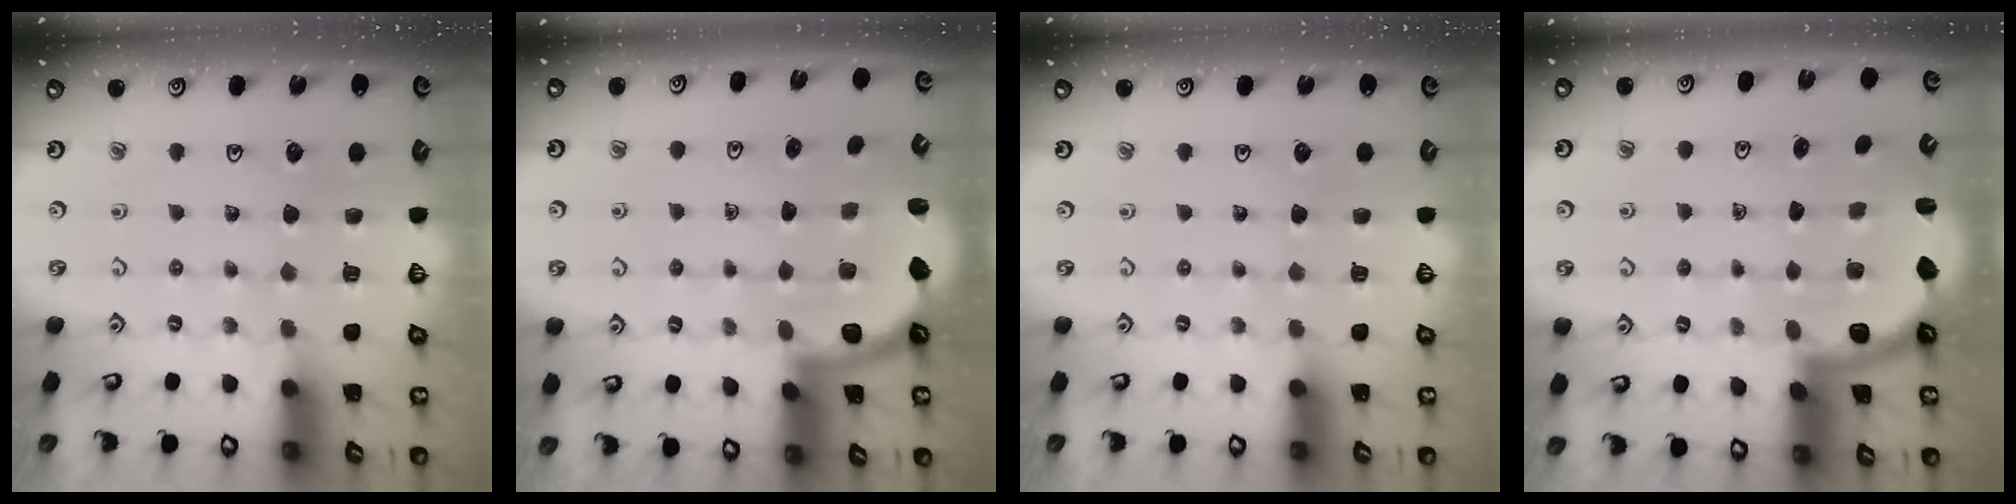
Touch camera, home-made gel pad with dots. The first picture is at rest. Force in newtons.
{"total": 2.6, "press": 2.5, "slide": 0.6}
{"total": 0.0}
{"total": 2.5, "press": 2.4, "slide": 0.7}